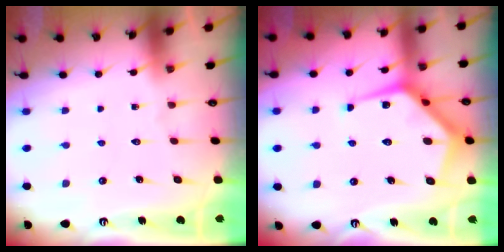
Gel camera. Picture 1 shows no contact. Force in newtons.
{"total": 11.7, "press": 11.6, "slide": 0.8}